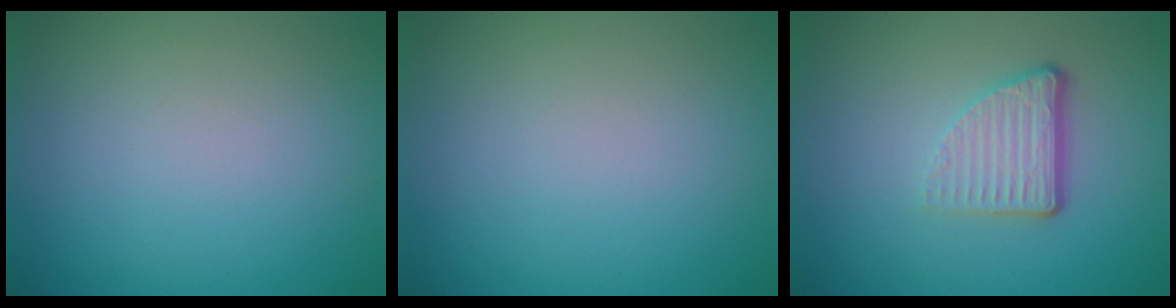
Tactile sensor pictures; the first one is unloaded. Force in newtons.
{"total": 0.0}
{"total": 4.0, "press": 2.7, "slide": 2.9}